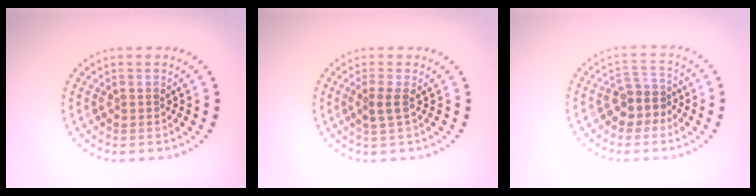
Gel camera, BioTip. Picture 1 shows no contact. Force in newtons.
{"total": 1.6, "press": 1.1, "slide": 1.1}
{"total": 2.6, "press": 2.3, "slide": 1.3}